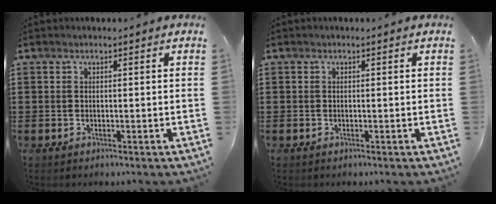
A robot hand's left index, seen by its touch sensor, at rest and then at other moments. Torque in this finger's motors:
{"motor_torque": [0.00, 0.00, 0.00, -0.01]}